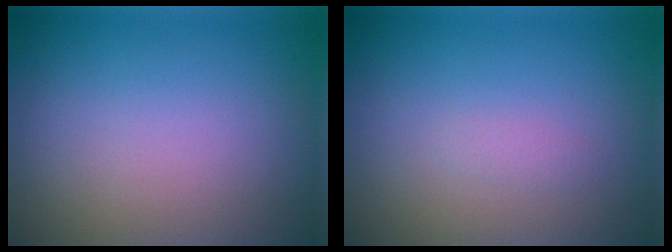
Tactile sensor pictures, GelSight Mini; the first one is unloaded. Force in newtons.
{"total": 0.6, "press": 0.6, "slide": 0.0}